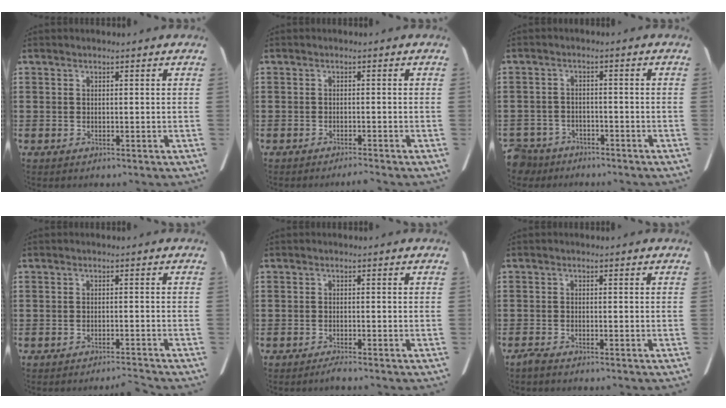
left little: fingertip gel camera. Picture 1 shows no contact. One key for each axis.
{"total": 1.1, "fx": -0.9, "fy": -0.1, "fz": 0.6, "tx": -0.008, "ty": -0.003, "tz": -0.017}
{"total": 3.1, "fx": -3.0, "fy": 0.8, "fz": 0.1, "tx": -0.015, "ty": -0.002, "tz": -0.068}
{"total": 1.4, "fx": -1.3, "fy": -0.2, "fz": 0.6, "tx": -0.008, "ty": 0.000, "tz": -0.025}
{"total": 1.3, "fx": -1.1, "fy": -0.1, "fz": 0.8, "tx": -0.011, "ty": -0.001, "tz": -0.020}
{"total": 1.3, "fx": -1.1, "fy": 0.1, "fz": 0.6, "tx": -0.011, "ty": -0.001, "tz": -0.021}